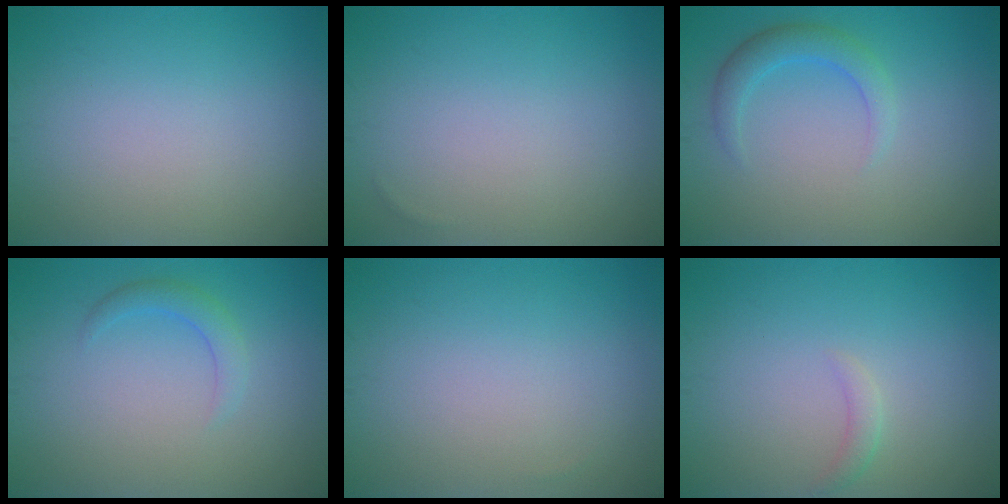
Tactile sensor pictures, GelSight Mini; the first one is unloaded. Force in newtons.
{"total": 0.0}
{"total": 2.5, "press": 2.5, "slide": 0.1}
{"total": 1.8, "press": 1.8, "slide": 0.2}
{"total": 0.0}
{"total": 1.0, "press": 1.0, "slide": 0.1}